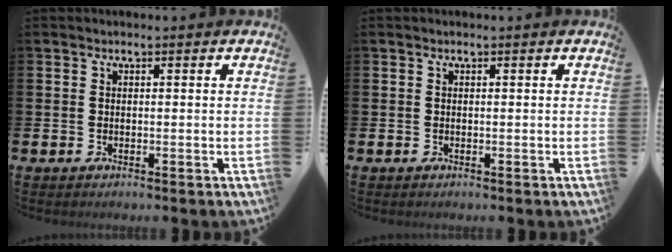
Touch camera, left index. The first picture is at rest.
{"total": 0.0}